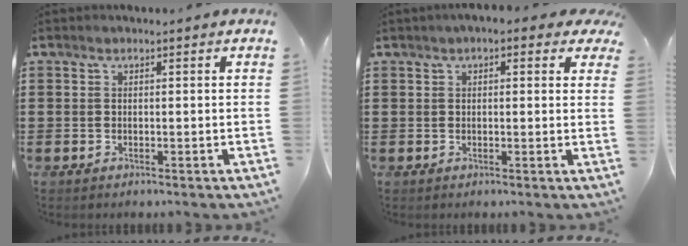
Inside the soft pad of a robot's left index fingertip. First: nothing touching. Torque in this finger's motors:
{"motor_torque": [1.32, -0.34, 1.05, 0.13]}